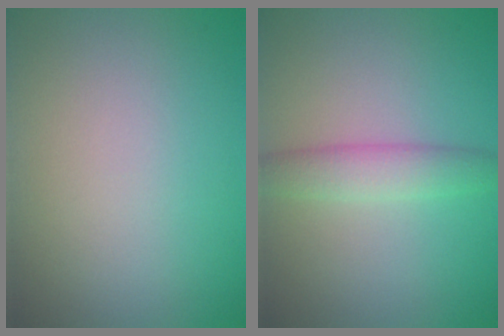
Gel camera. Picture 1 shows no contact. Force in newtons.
{"total": 2.9, "press": 2.9, "slide": 0.1}